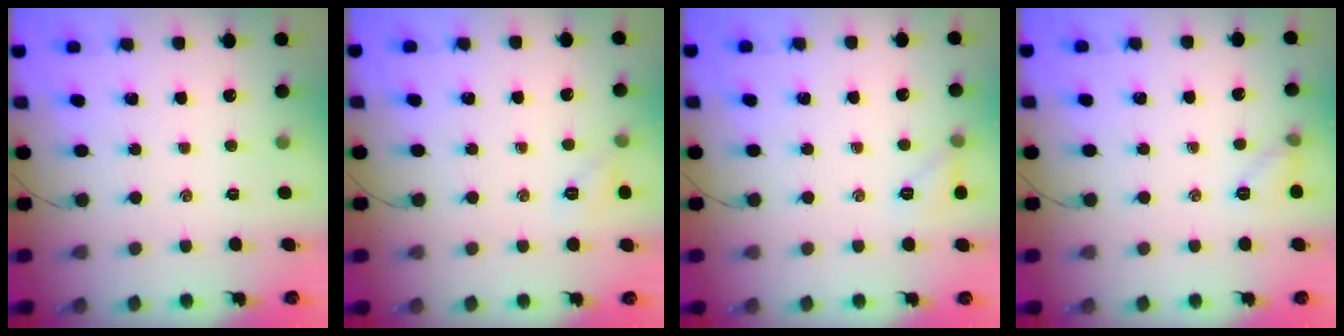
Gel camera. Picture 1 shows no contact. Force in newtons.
{"total": 5.6, "press": 5.4, "slide": 1.5}
{"total": 6.8, "press": 6.5, "slide": 2.0}
{"total": 6.3, "press": 6.1, "slide": 1.8}